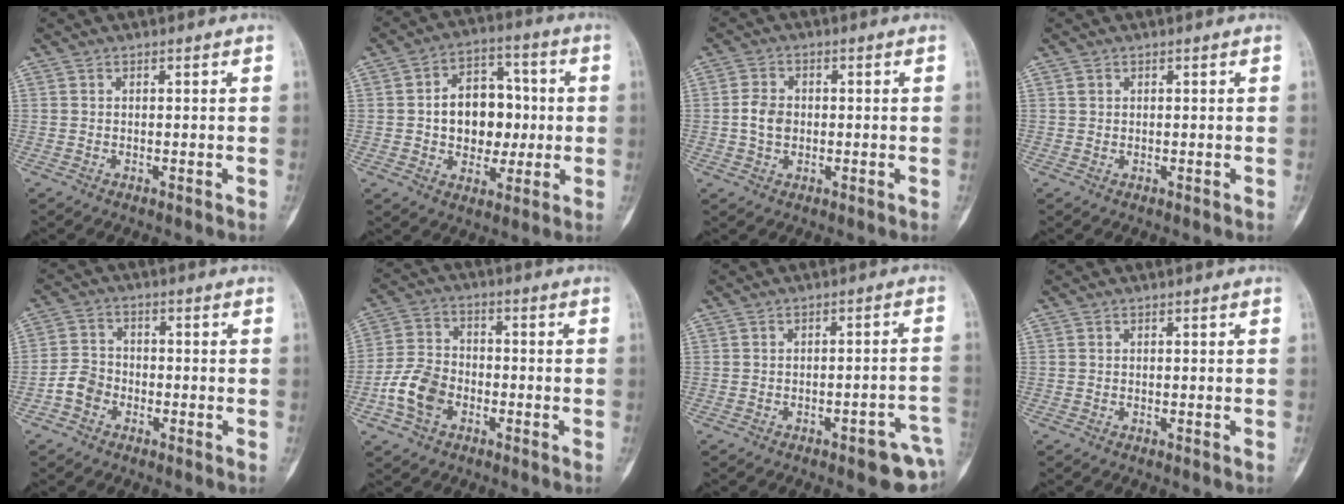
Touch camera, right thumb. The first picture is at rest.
{"total": 13.3, "force": [0.1, 9.7, 9.1], "torque": [-0.087, 0.024, 0.003]}
{"total": 4.5, "force": [-0.2, 3.4, 2.9], "torque": [-0.046, 0.007, -0.008]}
{"total": 0.8, "force": [0.4, 0.6, 0.2], "torque": [0.001, 0.001, 0.008]}
{"total": 4.8, "force": [-2.3, 3.8, 2.0], "torque": [-0.026, 0.019, -0.050]}
{"total": 9.2, "force": [-3.5, 6.5, 5.6], "torque": [-0.104, 0.025, -0.070]}
{"total": 8.2, "force": [-3.7, 2.7, 6.8], "torque": [-0.069, 0.025, -0.039]}
{"total": 0.0}